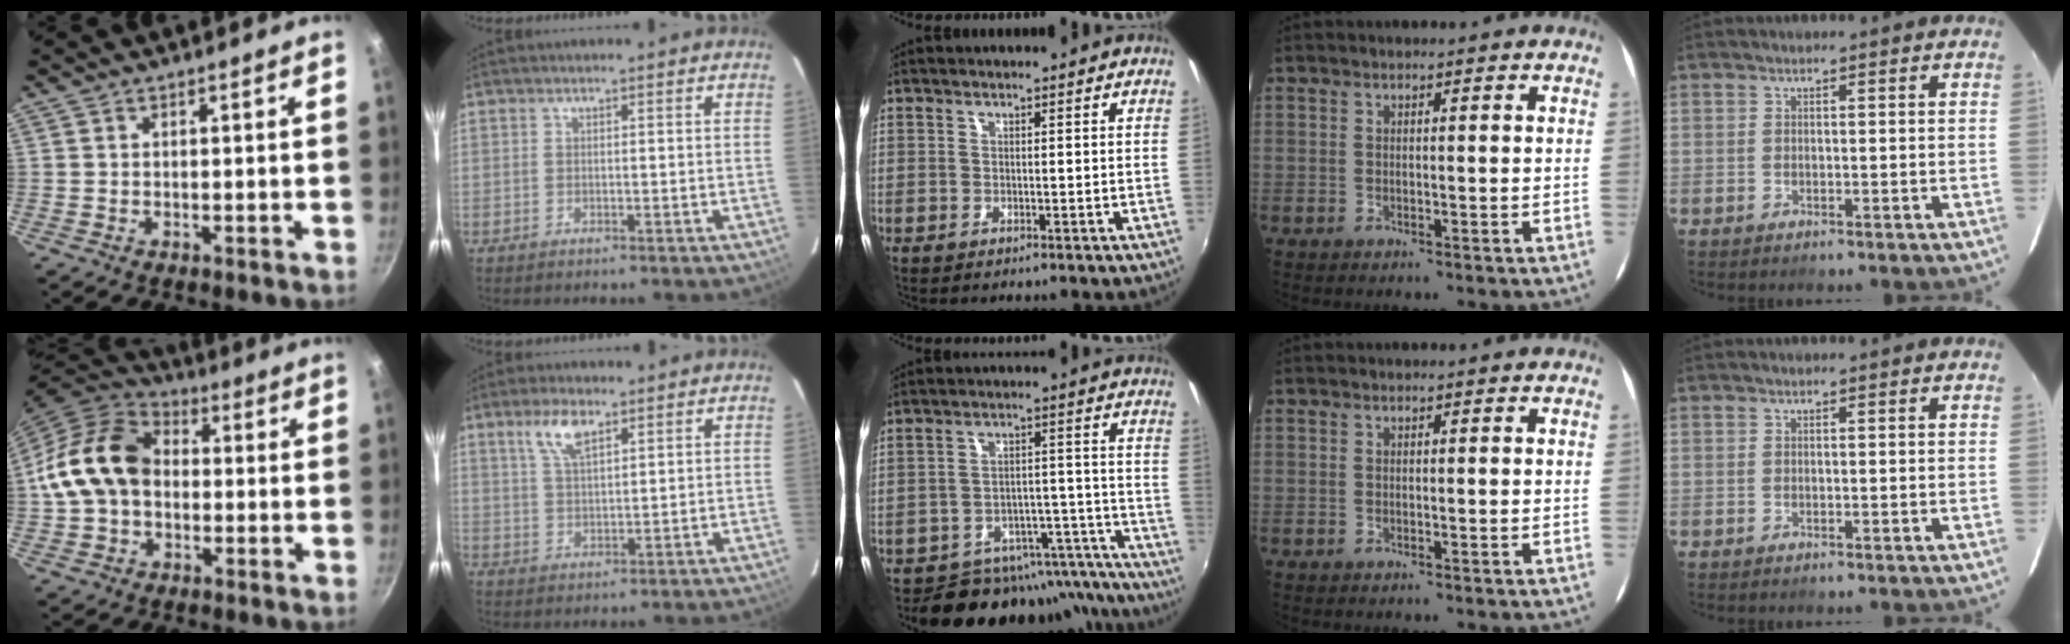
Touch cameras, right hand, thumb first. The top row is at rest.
{"thumb": {"total": 15.7, "force": [-0.1, 11.9, 10.3], "torque": [-0.167, 0.036, -0.013]}, "index": {"total": 5.9, "force": [3.6, 1.9, 4.2], "torque": [-0.083, 0.006, 0.072]}, "middle": {"total": 18.9, "force": [-17.3, 6.8, 3.5], "torque": [-0.045, 0.061, -0.218]}}